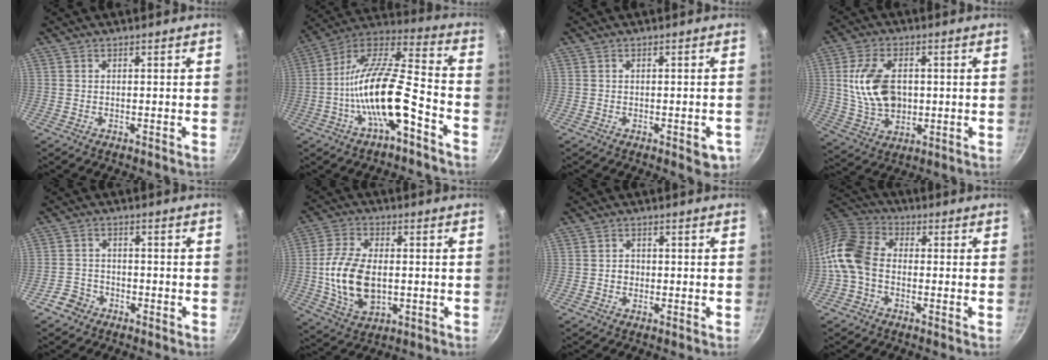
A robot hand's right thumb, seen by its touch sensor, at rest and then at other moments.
{"total": 17.9, "force": [-6.8, 5.8, 15.5], "torque": [-0.277, 0.050, -0.136]}
{"total": 3.8, "force": [-1.6, 1.6, 3.1], "torque": [-0.024, 0.002, -0.018]}
{"total": 13.3, "force": [1.3, 8.6, 10.1], "torque": [-0.174, -0.007, 0.031]}
{"total": 4.0, "force": [-2.6, 3.0, 0.7], "torque": [-0.006, 0.031, -0.047]}
{"total": 13.1, "force": [-0.8, 7.9, 10.4], "torque": [-0.193, 0.006, -0.012]}
{"total": 1.8, "force": [-0.3, 1.6, 0.8], "torque": [-0.005, 0.005, -0.007]}
{"total": 10.1, "force": [-2.0, 7.1, 6.8], "torque": [-0.122, 0.033, -0.063]}